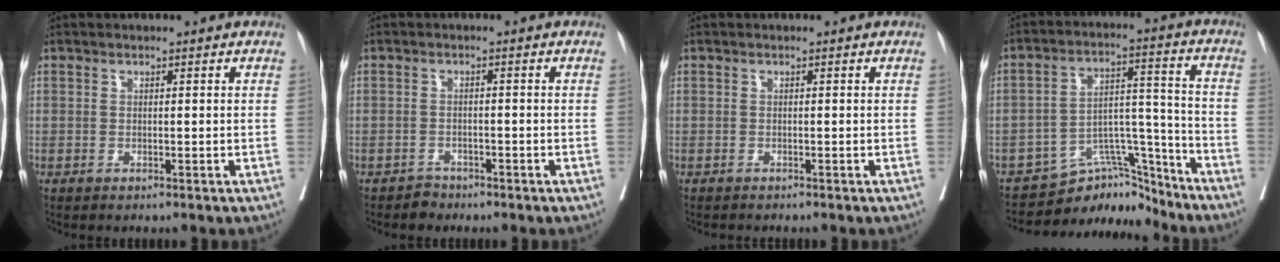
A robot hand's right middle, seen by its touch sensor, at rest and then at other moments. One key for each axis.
{"total": 1.5, "fx": -1.1, "fy": 0.9, "fz": -0.5, "tx": 0.008, "ty": 0.006, "tz": -0.020}
{"total": 1.2, "fx": -1.2, "fy": 0.1, "fz": 0.4, "tx": -0.008, "ty": -0.002, "tz": -0.016}
{"total": 9.9, "fx": -9.4, "fy": 3.2, "fz": 0.9, "tx": -0.001, "ty": 0.060, "tz": -0.154}